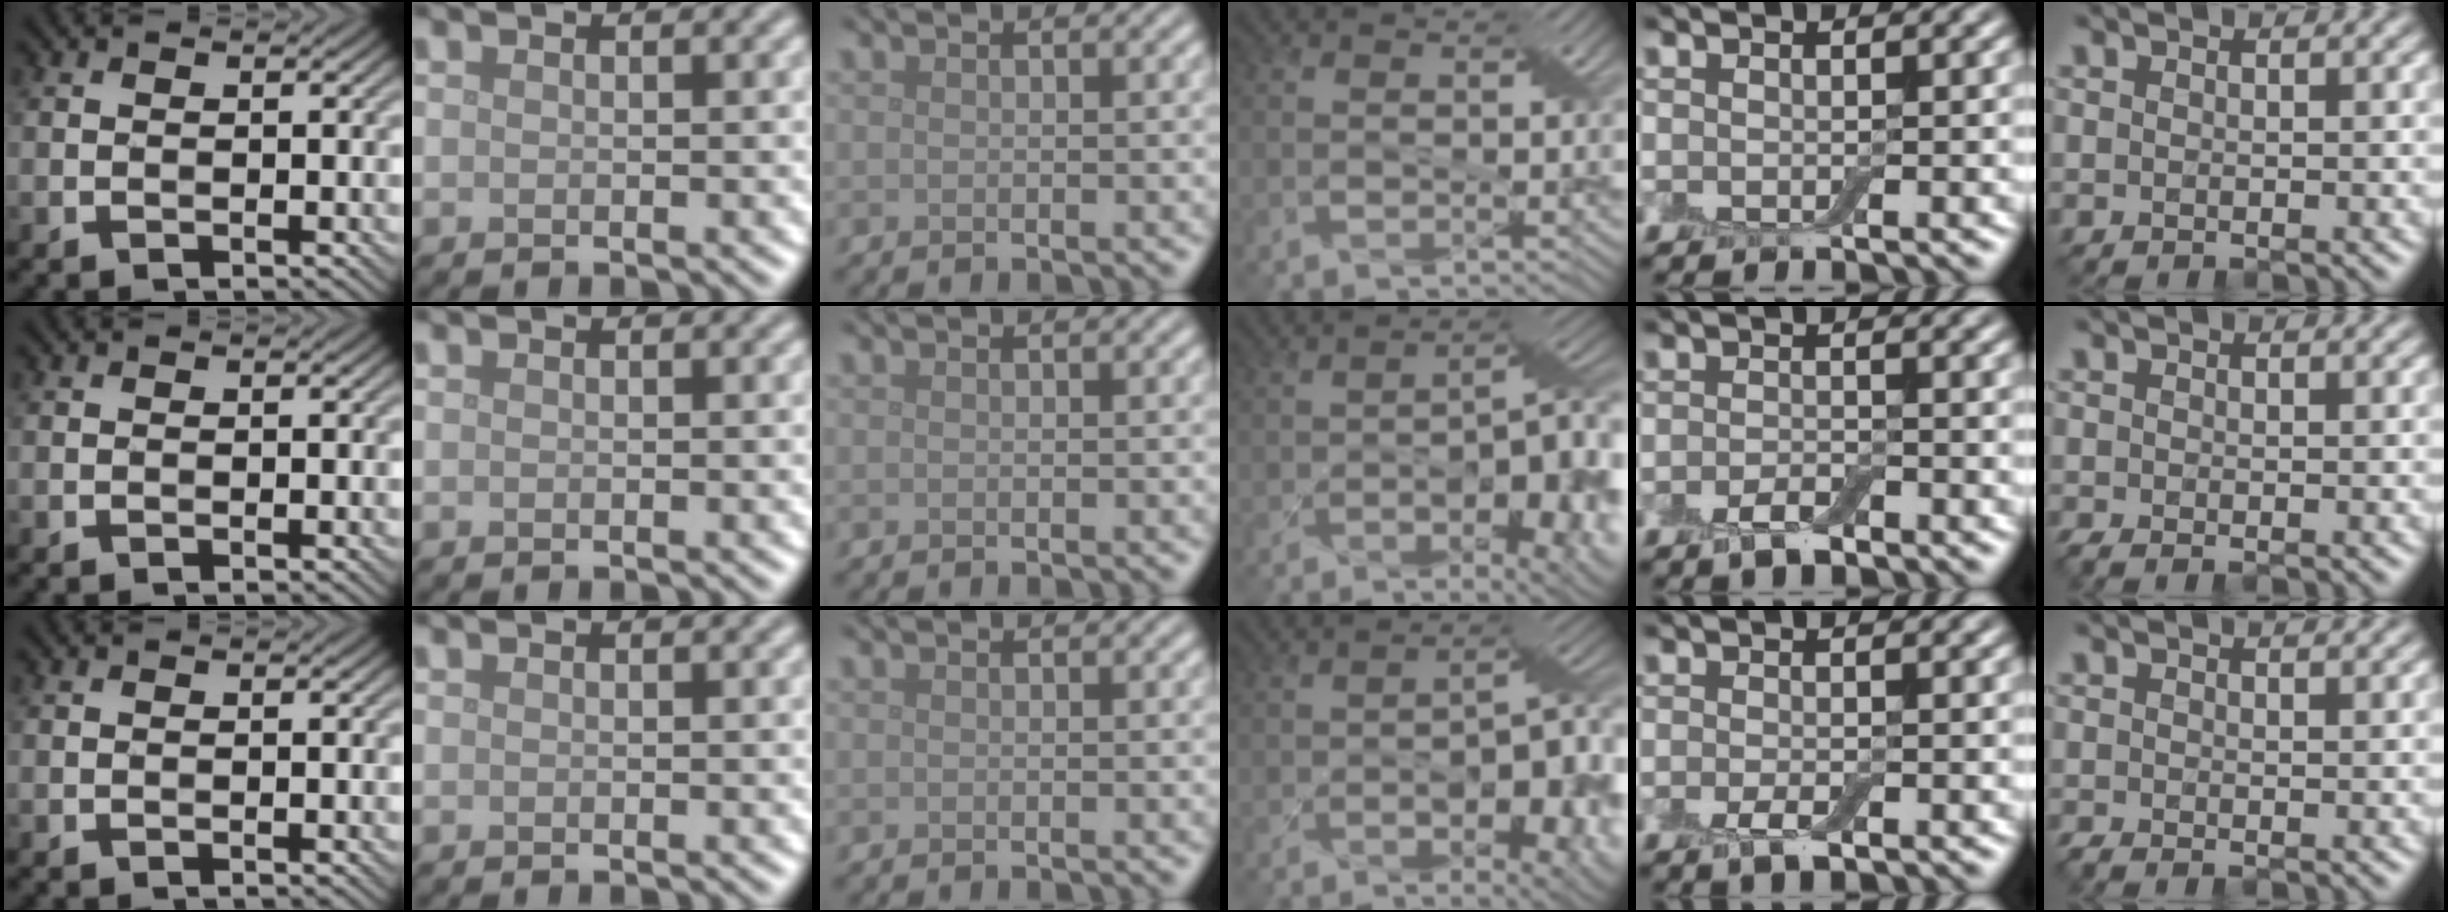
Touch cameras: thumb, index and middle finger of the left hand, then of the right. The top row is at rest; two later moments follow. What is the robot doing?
{"motion": "pour", "object": "bowl"}